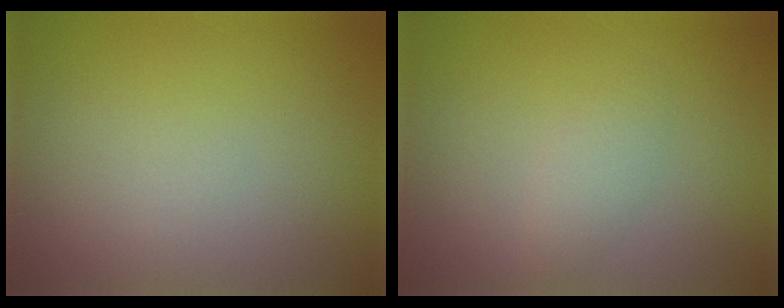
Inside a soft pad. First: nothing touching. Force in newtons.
{"total": 1.4, "press": 1.4, "slide": 0.0}